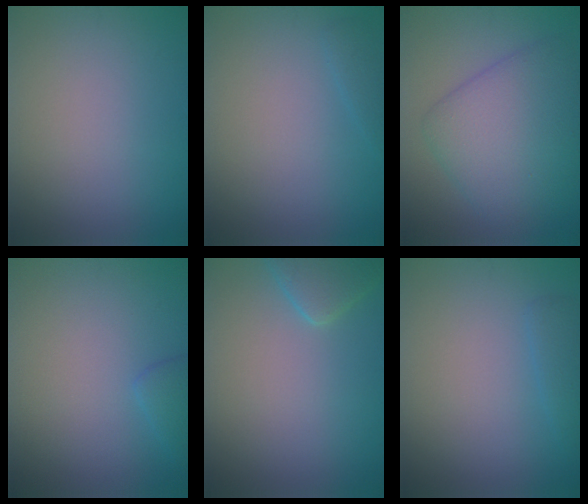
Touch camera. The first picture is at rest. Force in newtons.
{"total": 0.9, "press": 0.9, "slide": 0.1}
{"total": 7.4, "press": 7.4, "slide": 0.1}
{"total": 1.4, "press": 1.4, "slide": 0.1}
{"total": 2.6, "press": 2.6, "slide": 0.2}
{"total": 1.4, "press": 1.4, "slide": 0.1}